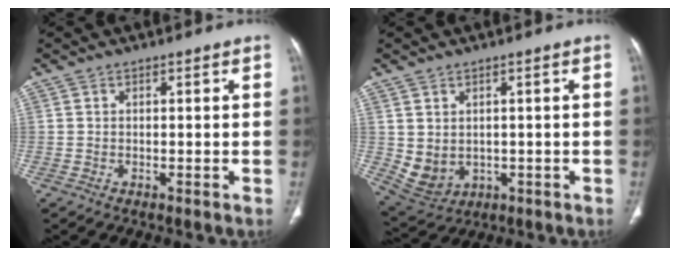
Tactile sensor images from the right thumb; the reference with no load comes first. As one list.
[{"total": 6.2, "force": [0.1, 5.0, 3.7], "torque": [-0.063, -0.004, 0.028]}]